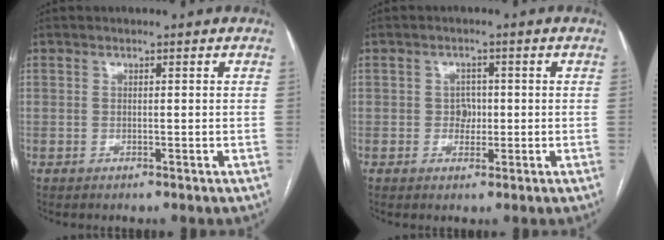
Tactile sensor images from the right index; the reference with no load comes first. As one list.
[{"total": 2.4, "force": [-0.1, 2.0, 1.3], "torque": [-0.013, 0.005, -0.001]}]